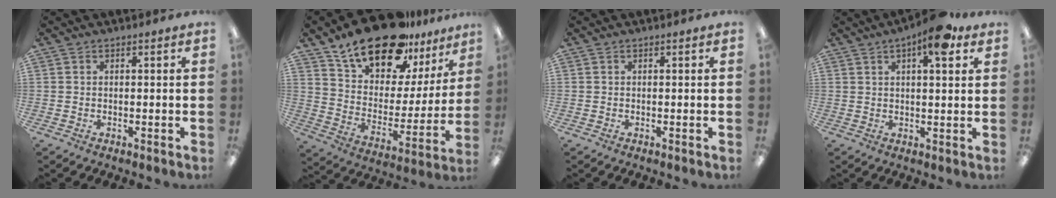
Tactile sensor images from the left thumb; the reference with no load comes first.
{"total": 19.7, "force": [15.9, 8.4, 8.1], "torque": [-0.149, -0.112, 0.282]}
{"total": 0.0}
{"total": 9.1, "force": [5.1, 3.0, 6.9], "torque": [-0.096, -0.017, 0.079]}